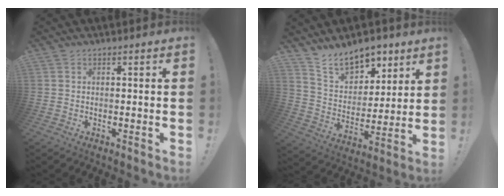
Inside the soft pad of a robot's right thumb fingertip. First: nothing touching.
{"total": 13.8, "force": [10.9, 7.1, 4.6], "torque": [-0.085, -0.076, 0.206]}